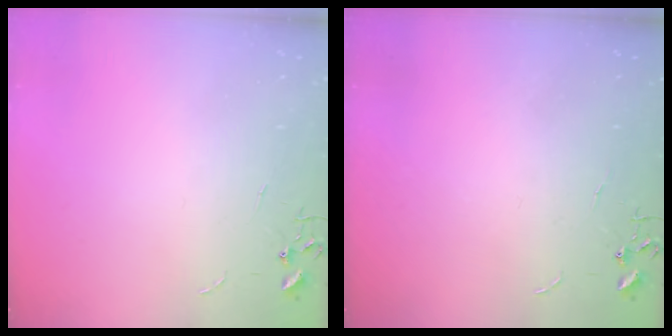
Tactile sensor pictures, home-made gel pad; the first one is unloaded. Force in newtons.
{"total": 0.0}